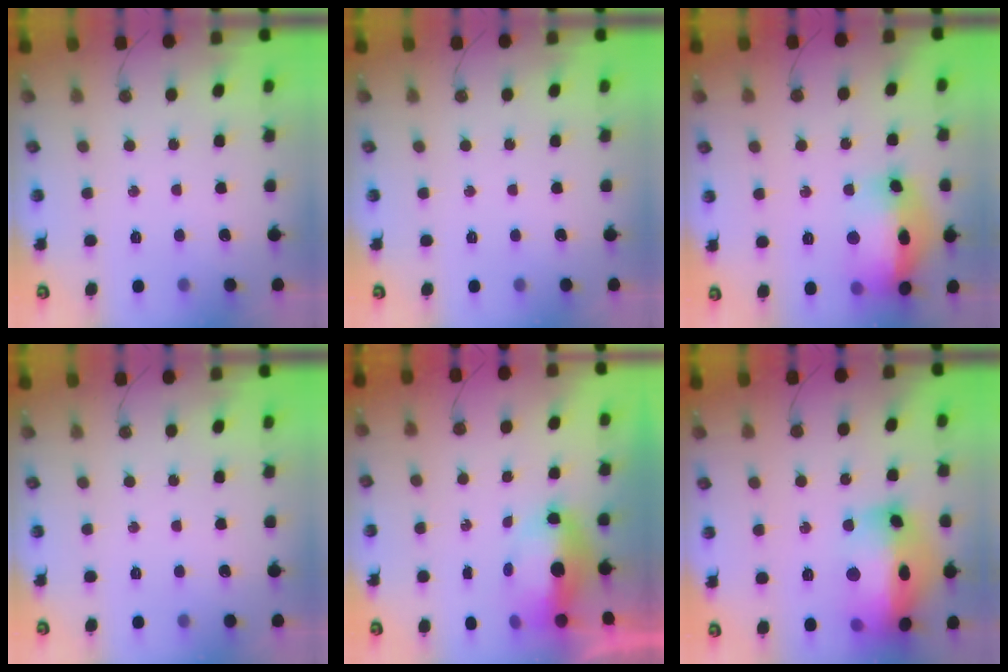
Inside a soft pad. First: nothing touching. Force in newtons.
{"total": 0.0}
{"total": 21.7, "press": 20.9, "slide": 5.6}
{"total": 0.0}
{"total": 8.3, "press": 8.2, "slide": 1.0}
{"total": 24.0, "press": 23.9, "slide": 2.5}